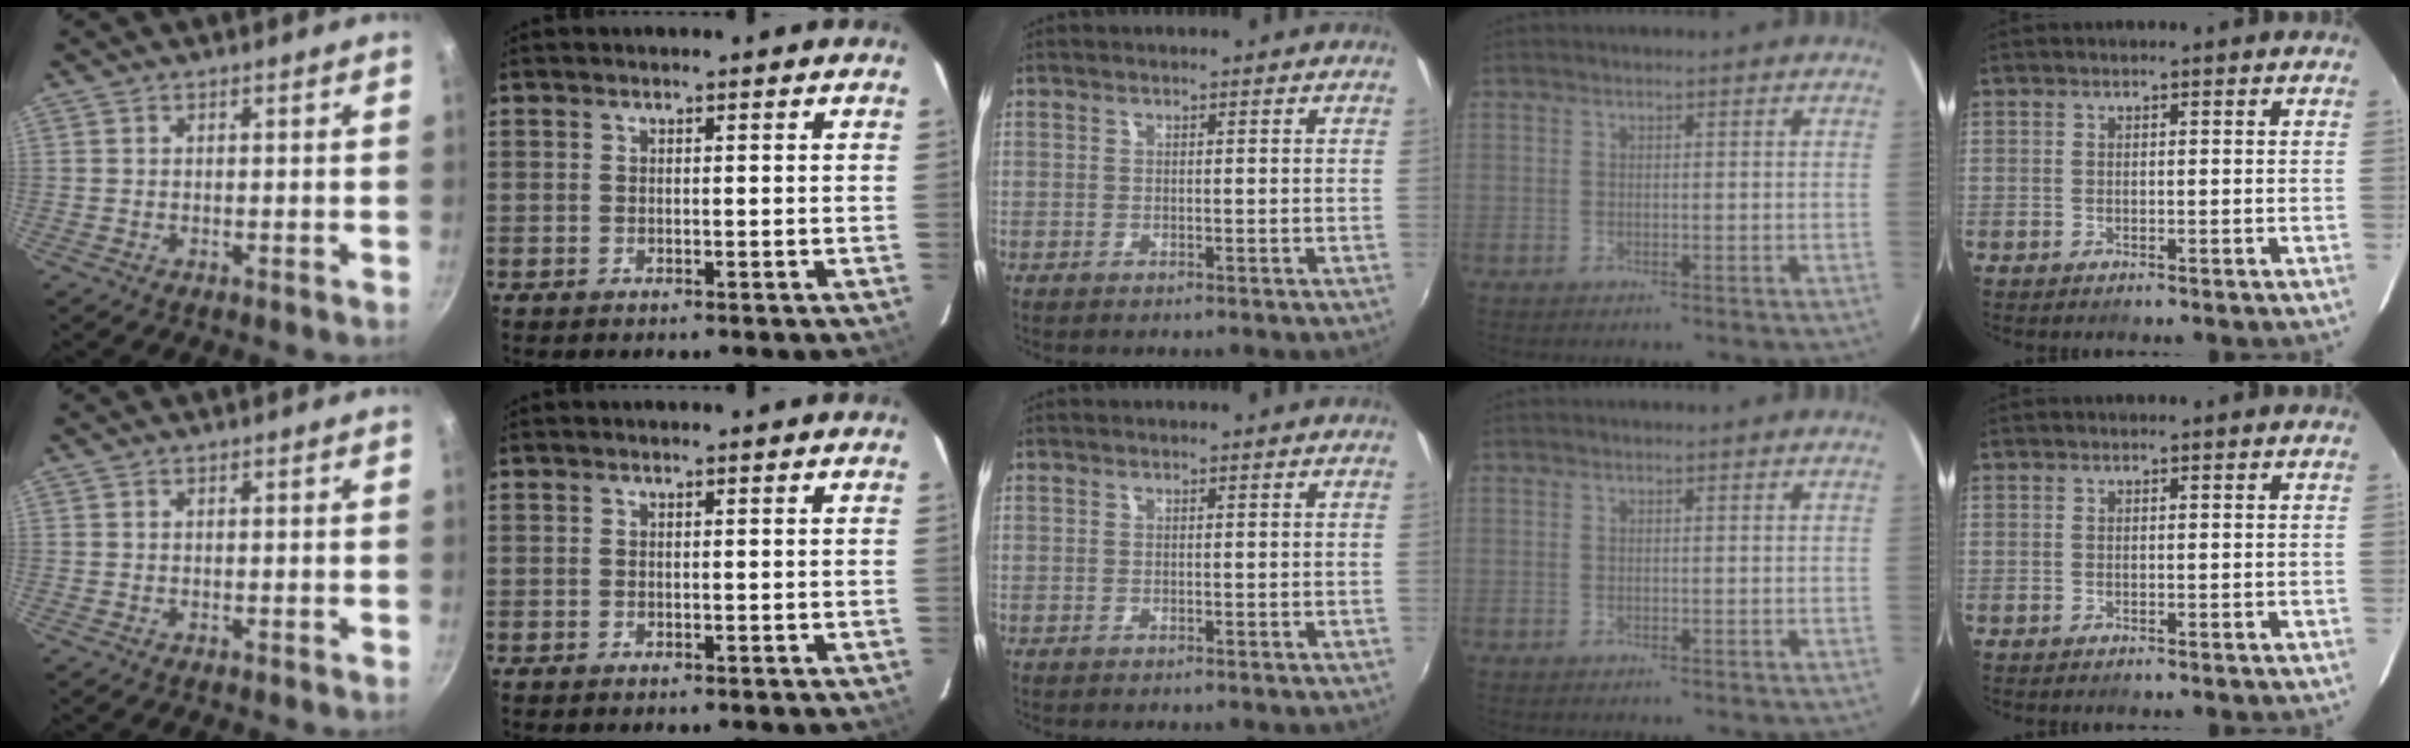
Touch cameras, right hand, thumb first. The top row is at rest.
{}